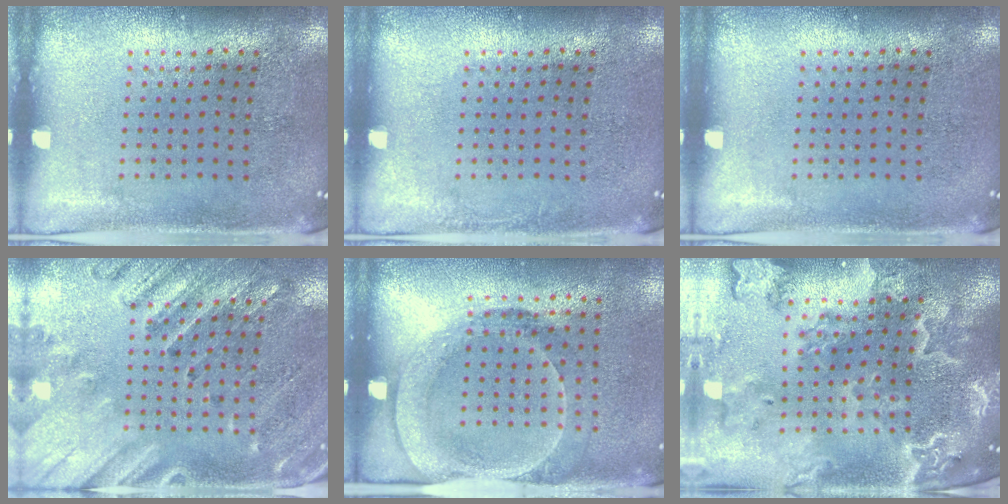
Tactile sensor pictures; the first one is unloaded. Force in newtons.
{"total": 0.7, "press": 0.7, "slide": 0.1}
{"total": 0.0}
{"total": 2.5, "press": 2.1, "slide": 1.4}
{"total": 1.7, "press": 1.3, "slide": 1.1}
{"total": 3.8, "press": 3.3, "slide": 2.0}